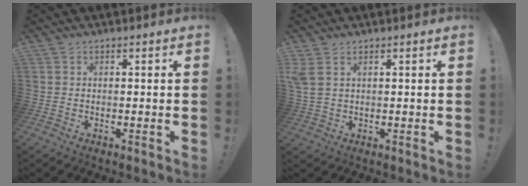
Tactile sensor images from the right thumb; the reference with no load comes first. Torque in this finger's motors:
{"motor_torque": [0.24, -0.07, 0.21, 0.55, 0.08]}